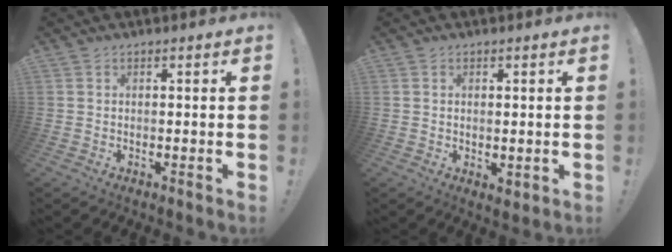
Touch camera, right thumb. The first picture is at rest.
{"total": 1.6, "force": [0.3, 1.0, 1.3], "torque": [-0.015, -0.001, 0.007]}